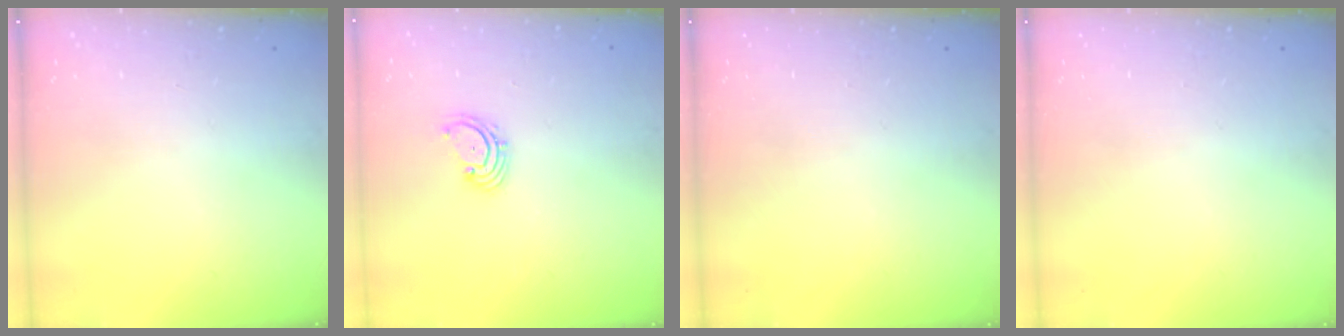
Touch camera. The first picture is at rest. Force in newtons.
{"total": 1.8, "press": 1.7, "slide": 0.7}
{"total": 0.0}
{"total": 0.0}